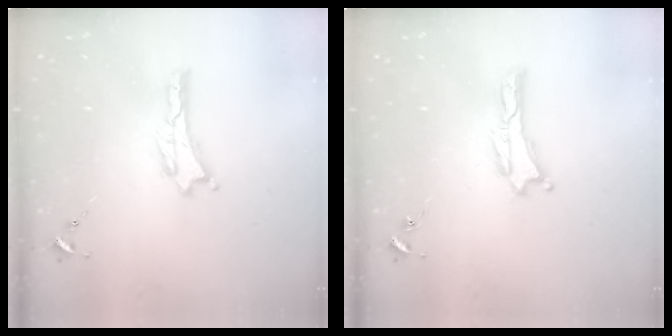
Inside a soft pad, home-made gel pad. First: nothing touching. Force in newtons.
{"total": 0.0}